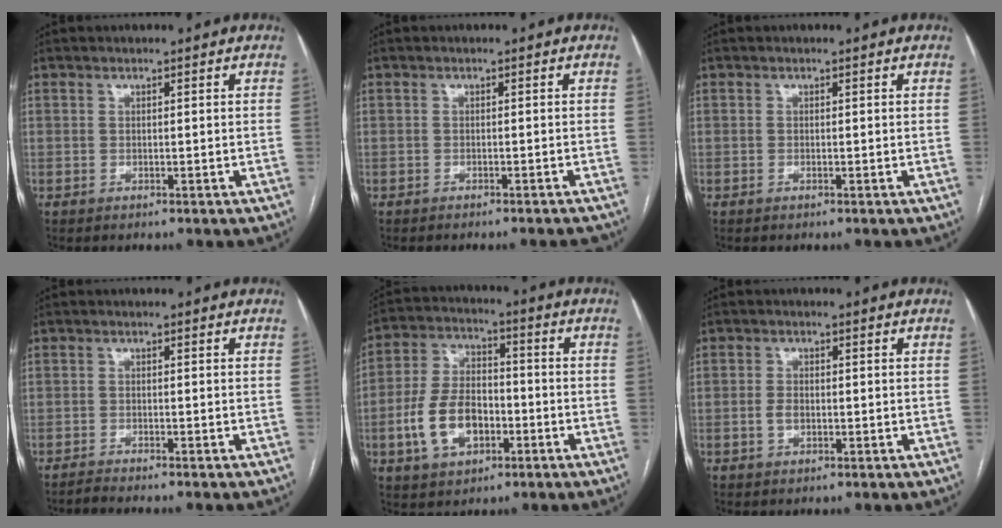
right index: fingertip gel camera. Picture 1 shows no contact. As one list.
[{"total": 5.1, "force": [-4.9, 0.6, 1.5], "torque": [-0.014, -0.010, -0.054]}, {"total": 0.0}, {"total": 2.8, "force": [-2.6, -0.6, 0.9], "torque": [-0.012, -0.004, -0.039]}, {"total": 11.0, "force": [-3.5, 6.5, 8.2], "torque": [-0.183, 0.016, -0.060]}, {"total": 2.0, "force": [-0.5, 1.2, 1.6], "torque": [-0.033, 0.002, -0.009]}]